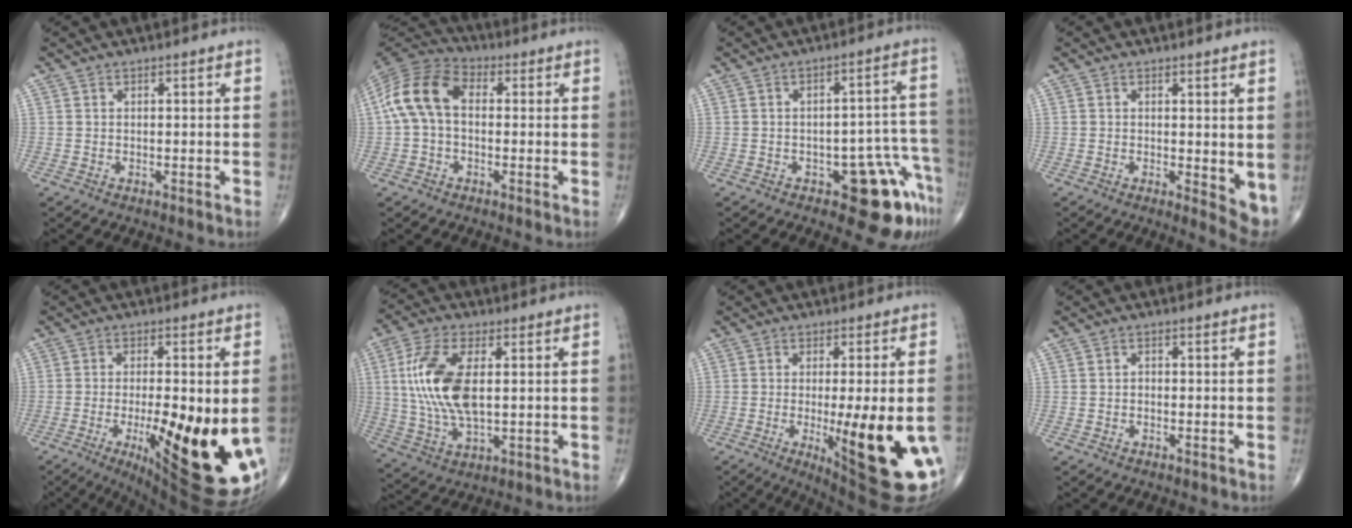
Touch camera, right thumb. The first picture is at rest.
{"total": 11.9, "force": [0.7, 7.8, 8.9], "torque": [-0.176, 0.033, 0.000]}
{"total": 11.5, "force": [-6.2, 4.9, 8.3], "torque": [-0.054, 0.051, -0.074]}
{"total": 4.9, "force": [0.2, 1.8, 4.5], "torque": [-0.057, -0.014, 0.004]}
{"total": 24.0, "force": [-6.1, 6.6, 22.2], "torque": [-0.268, -0.029, -0.065]}
{"total": 14.6, "force": [2.0, 6.9, 12.7], "torque": [-0.268, -0.003, 0.041]}
{"total": 20.2, "force": [-5.2, 4.9, 18.9], "torque": [-0.207, -0.023, -0.052]}
{"total": 0.8, "force": [-0.3, 0.6, 0.5], "torque": [-0.001, 0.004, -0.009]}